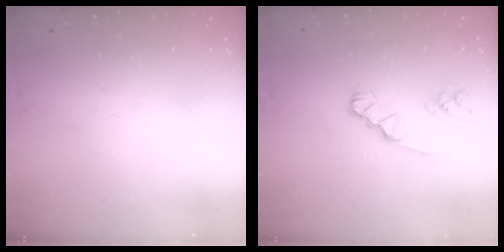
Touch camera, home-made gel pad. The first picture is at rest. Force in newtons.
{"total": 3.3, "press": 3.3, "slide": 0.2}